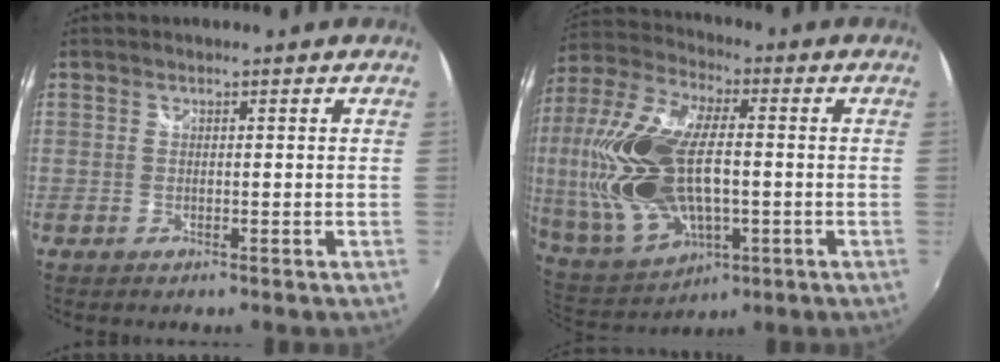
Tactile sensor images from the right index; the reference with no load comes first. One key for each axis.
{"total": 25.9, "fx": -0.7, "fy": 13.7, "fz": 22.0, "tx": -0.475, "ty": -0.003, "tz": 0.001}